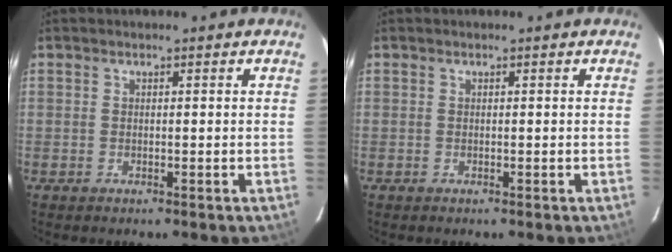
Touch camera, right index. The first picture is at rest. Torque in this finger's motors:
{"motor_torque": [0.00, 0.01, 0.00, 0.00]}